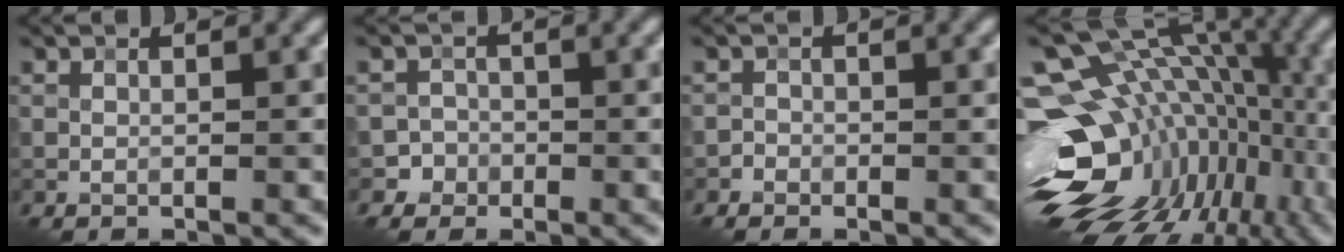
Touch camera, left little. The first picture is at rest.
{"total": 2.0, "force": [-1.2, 1.6, -0.3], "torque": [0.029, 0.010, -0.023]}
{"total": 0.7, "force": [-0.6, 0.4, -0.1], "torque": [0.004, 0.003, -0.012]}
{"total": 18.6, "force": [-5.1, 12.5, 12.9], "torque": [-0.216, 0.006, -0.042]}